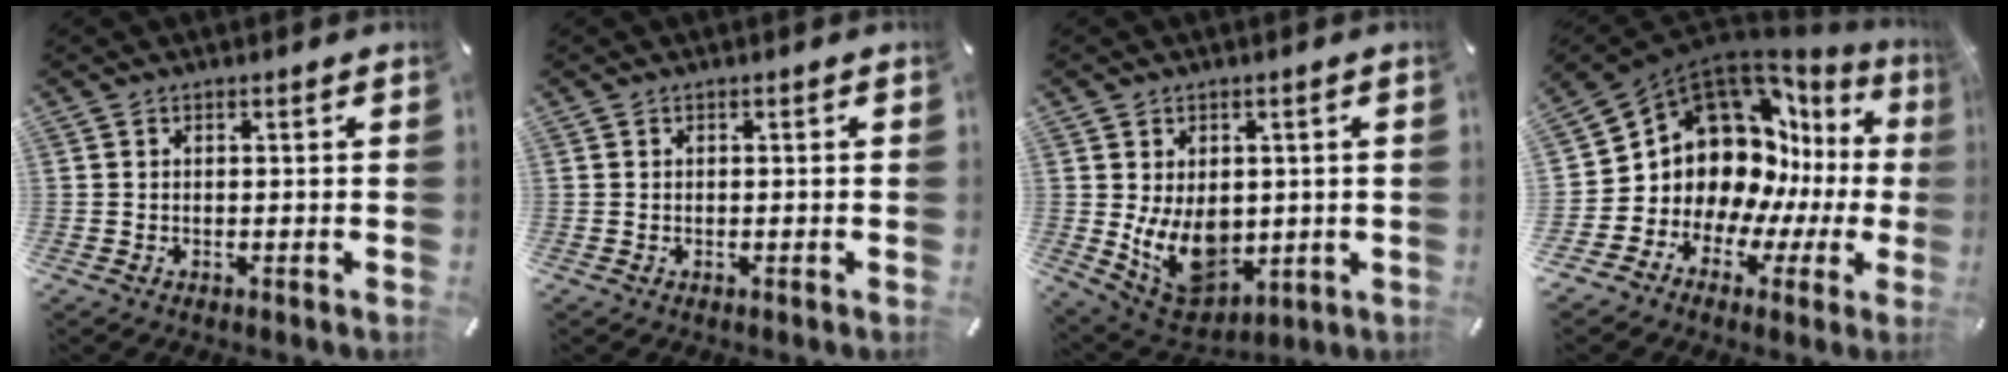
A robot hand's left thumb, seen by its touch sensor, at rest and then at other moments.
{"total": 0.0}
{"total": 12.0, "force": [-0.4, 9.0, 7.9], "torque": [-0.144, -0.013, 0.002]}
{"total": 14.4, "force": [4.5, 11.9, 6.7], "torque": [-0.117, -0.080, 0.102]}